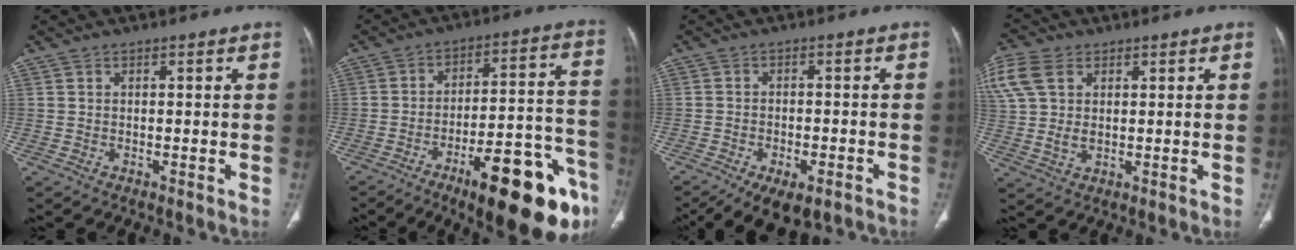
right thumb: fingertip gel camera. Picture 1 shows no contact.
{"total": 21.1, "force": [-12.0, 6.4, 16.2], "torque": [-0.159, 0.080, -0.168]}
{"total": 11.6, "force": [-7.4, 5.6, 6.9], "torque": [-0.108, 0.016, -0.105]}
{"total": 13.9, "force": [5.1, 9.4, 8.8], "torque": [-0.227, 0.010, 0.104]}